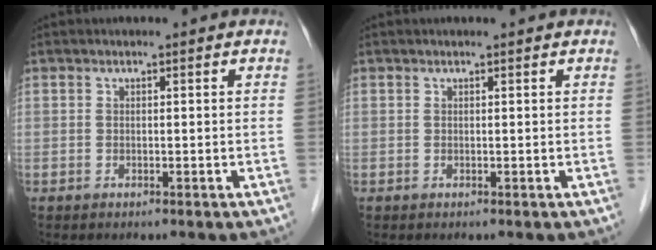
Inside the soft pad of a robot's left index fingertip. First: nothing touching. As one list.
[{"total": 0.8, "force": [0.7, 0.0, 0.4], "torque": [-0.007, 0.009, 0.013]}]